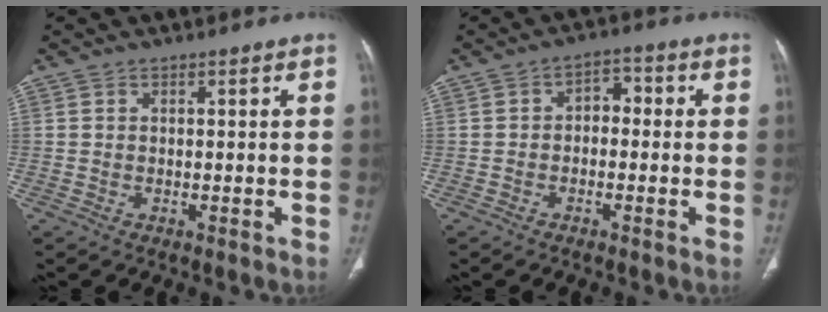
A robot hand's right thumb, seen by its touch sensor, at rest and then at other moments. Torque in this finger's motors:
{"motor_torque": [-0.41, 0.31, -0.16, 0.01, 0.09]}